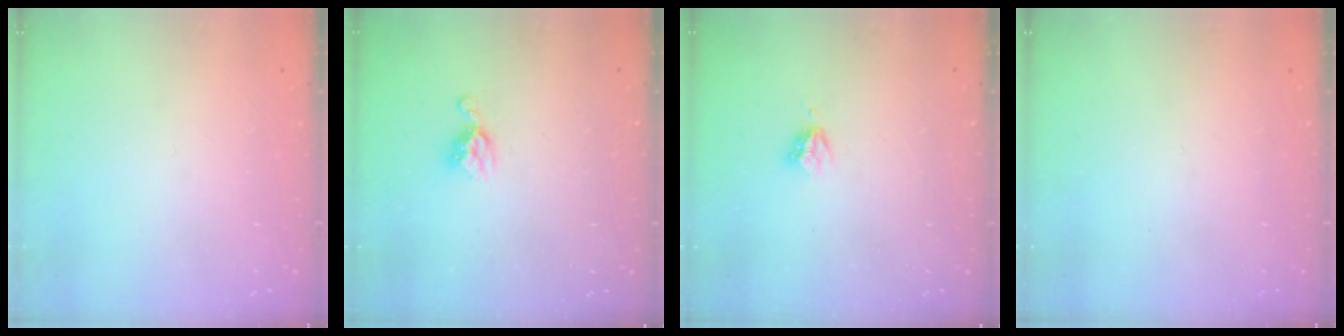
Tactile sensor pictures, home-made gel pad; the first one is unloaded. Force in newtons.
{"total": 6.7, "press": 6.7, "slide": 0.5}
{"total": 3.7, "press": 3.7, "slide": 0.6}
{"total": 0.0}